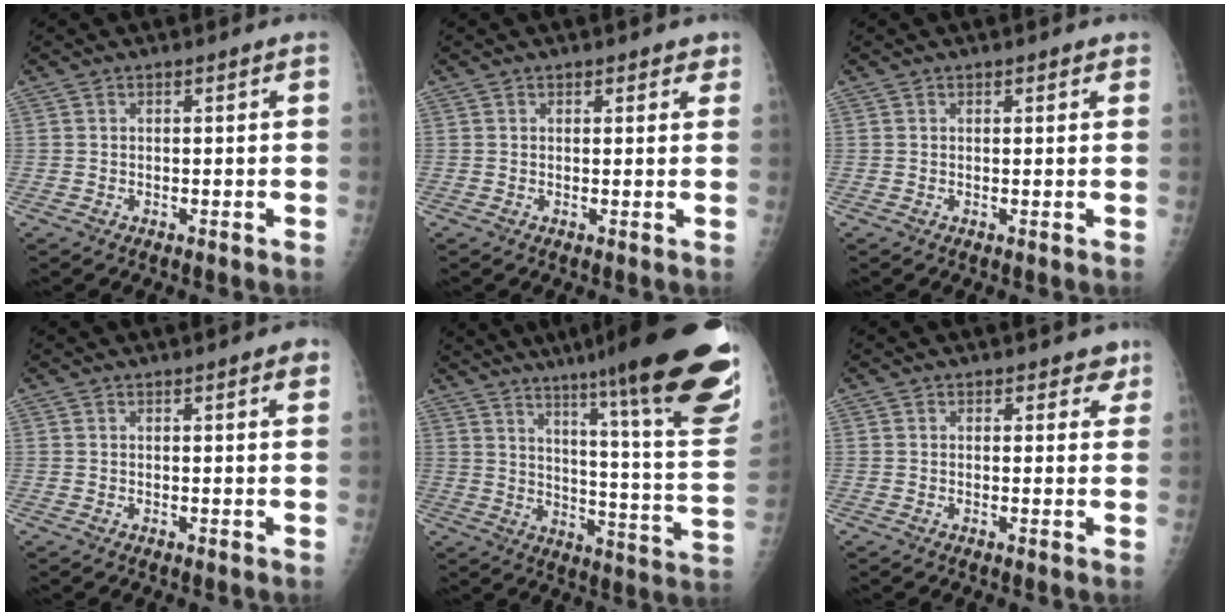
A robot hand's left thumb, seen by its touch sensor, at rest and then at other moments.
{"total": 2.1, "force": [1.4, 1.2, 1.0], "torque": [0.012, -0.004, 0.012]}
{"total": 1.1, "force": [0.8, 0.6, 0.6], "torque": [0.001, -0.003, 0.006]}
{"total": 2.4, "force": [1.4, 0.5, 1.9], "torque": [-0.020, -0.005, 0.015]}
{"total": 30.6, "force": [20.7, 2.6, 22.4], "torque": [-0.252, -0.103, 0.287]}
{"total": 3.2, "force": [2.2, 2.0, 1.2], "torque": [0.021, -0.008, 0.022]}